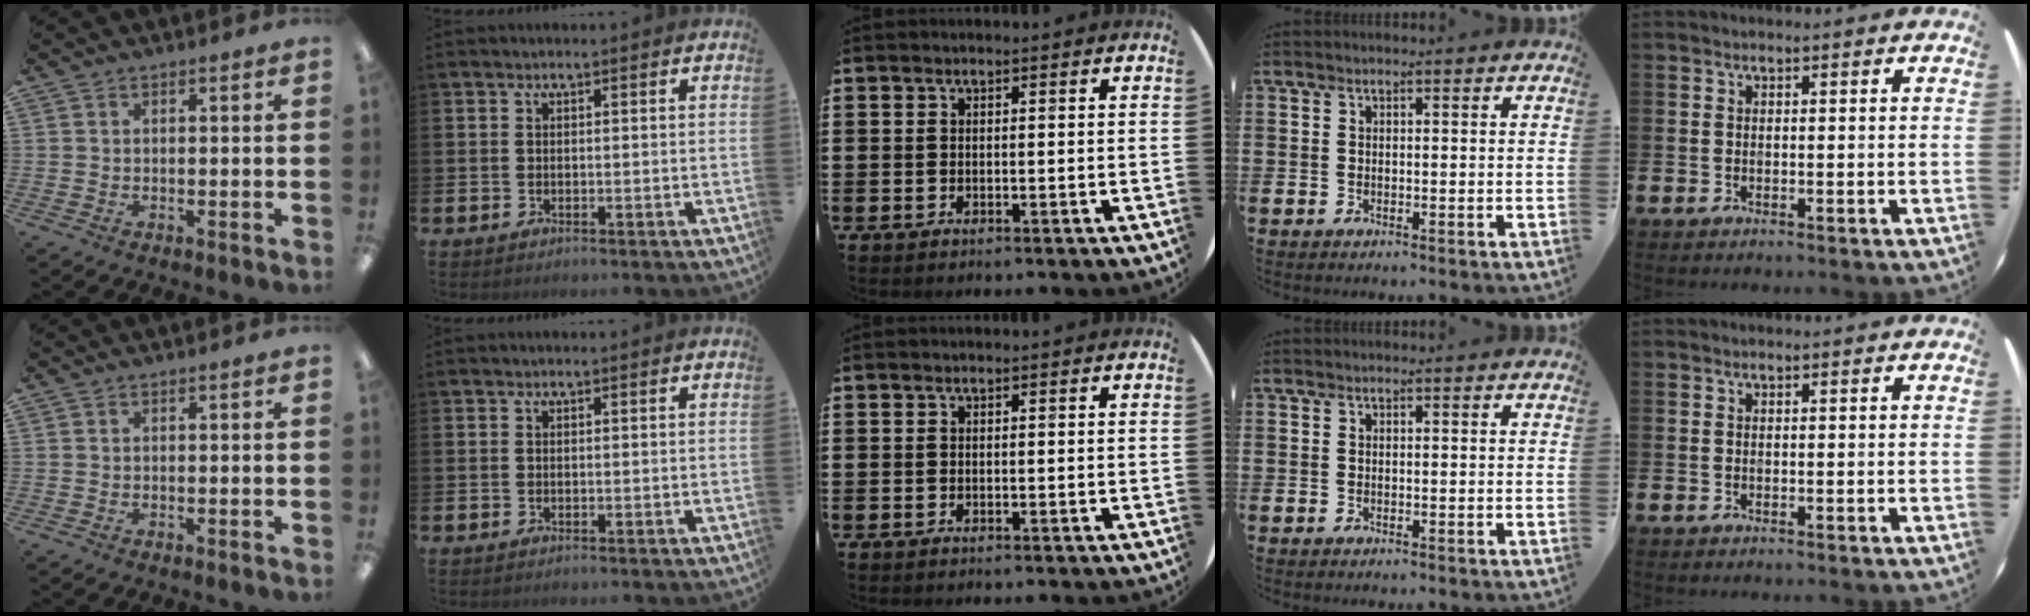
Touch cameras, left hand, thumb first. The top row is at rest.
{}